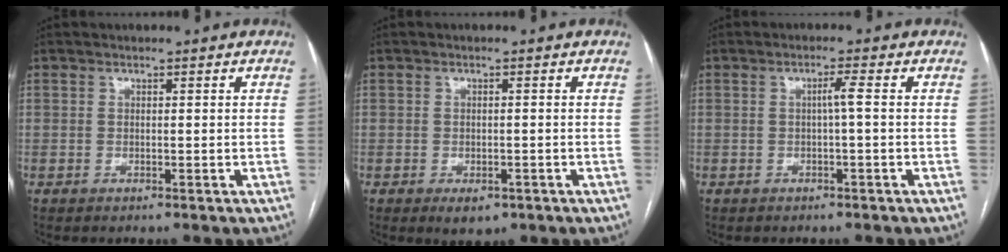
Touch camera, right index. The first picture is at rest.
{"total": 3.0, "force": [-1.6, 1.8, 1.8], "torque": [-0.019, -0.001, -0.011]}
{"total": 1.8, "force": [0.0, -0.4, 1.8], "torque": [-0.030, 0.002, 0.000]}